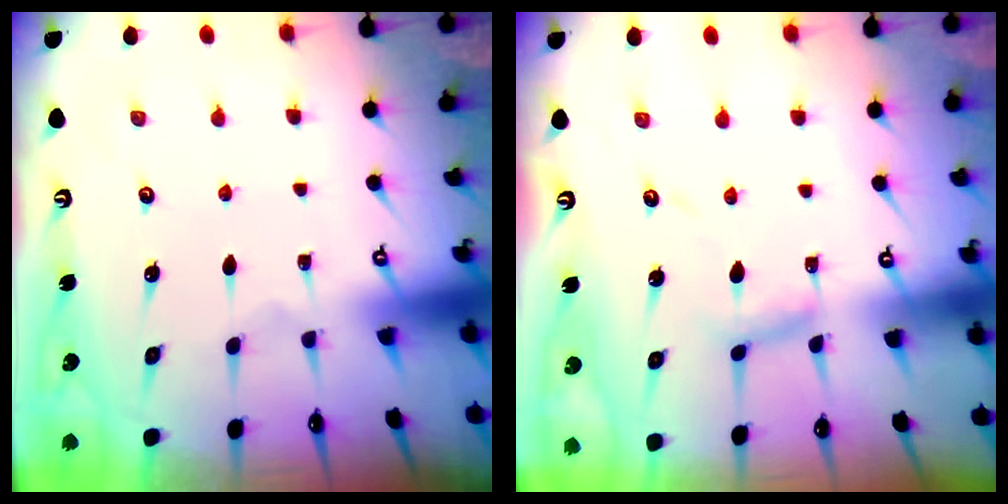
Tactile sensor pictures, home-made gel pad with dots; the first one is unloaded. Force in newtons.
{"total": 6.1, "press": 6.1, "slide": 0.3}